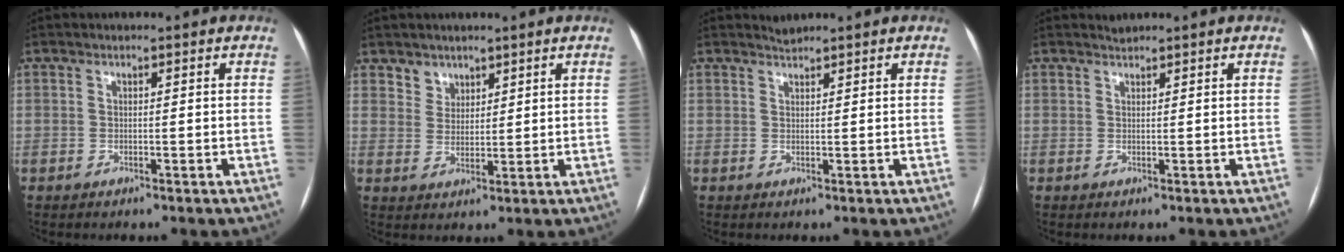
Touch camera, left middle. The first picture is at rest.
{"total": 3.3, "force": [2.4, 2.2, -0.2], "torque": [0.012, 0.002, 0.039]}
{"total": 1.1, "force": [1.1, -0.1, -0.1], "torque": [-0.004, 0.003, 0.023]}
{"total": 0.8, "force": [0.8, 0.0, -0.1], "torque": [-0.005, 0.004, 0.016]}